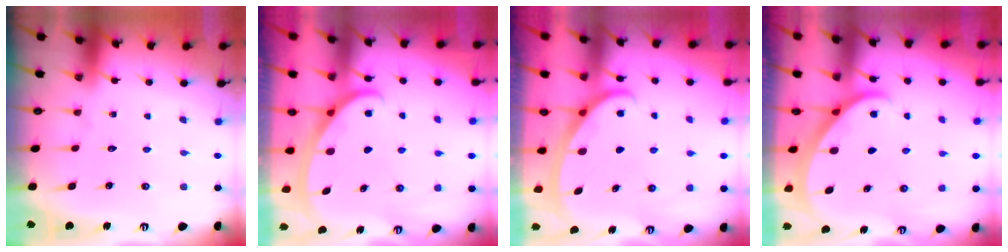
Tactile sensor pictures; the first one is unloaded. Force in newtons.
{"total": 3.0, "press": 2.9, "slide": 0.4}
{"total": 3.0, "press": 2.9, "slide": 0.4}
{"total": 2.1, "press": 2.1, "slide": 0.2}